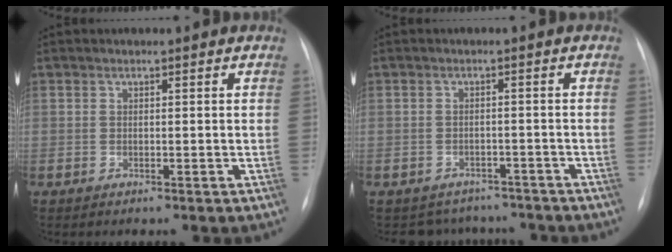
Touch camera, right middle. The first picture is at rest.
{"total": 5.8, "force": [-5.1, 2.6, -0.3], "torque": [0.010, 0.016, -0.061]}